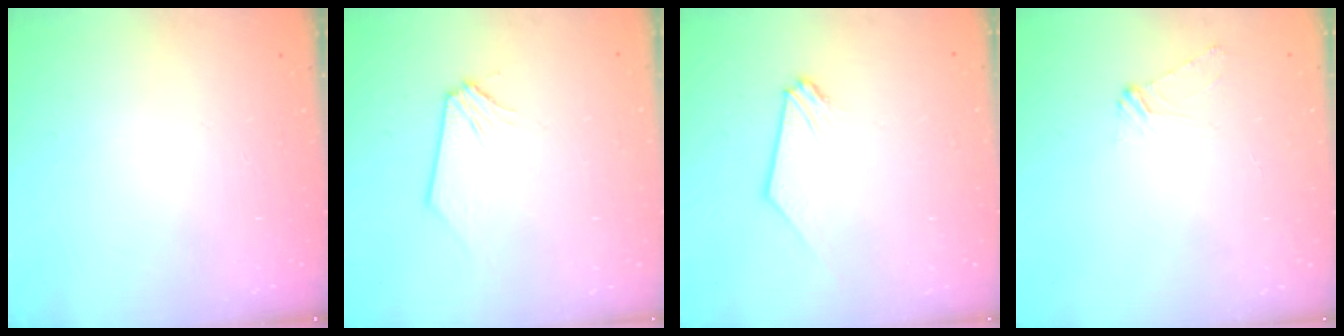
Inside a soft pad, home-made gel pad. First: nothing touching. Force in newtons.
{"total": 0.0}
{"total": 0.7, "press": 0.6, "slide": 0.2}
{"total": 3.3, "press": 3.3, "slide": 0.4}